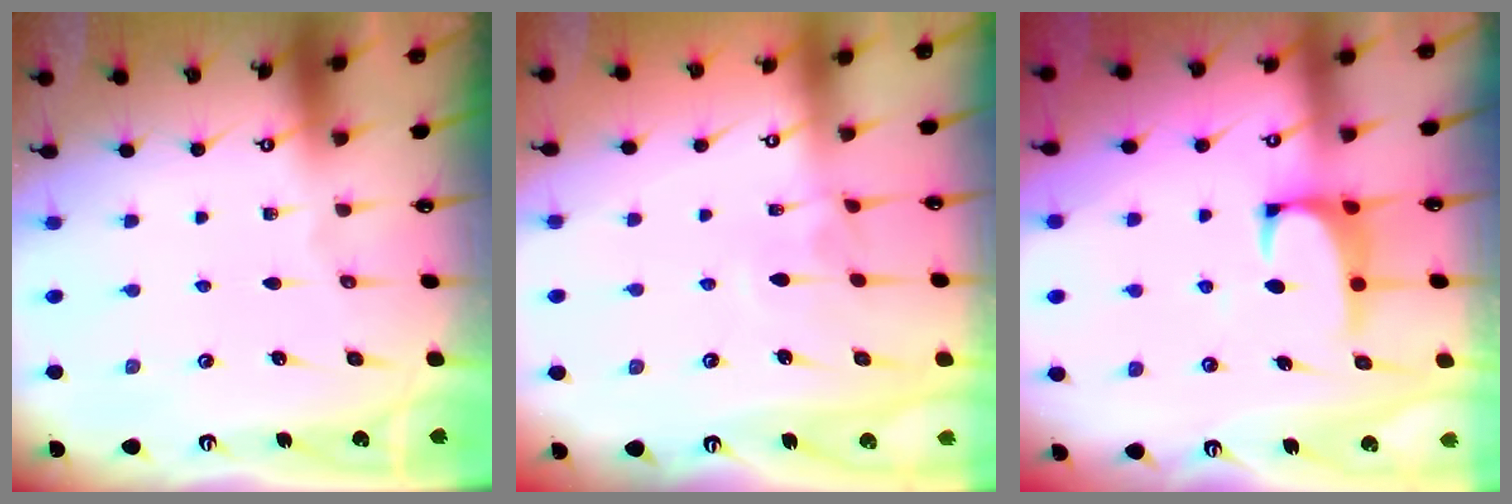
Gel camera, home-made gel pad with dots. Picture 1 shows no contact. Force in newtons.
{"total": 4.0, "press": 4.0, "slide": 0.2}
{"total": 1.4, "press": 1.3, "slide": 0.5}